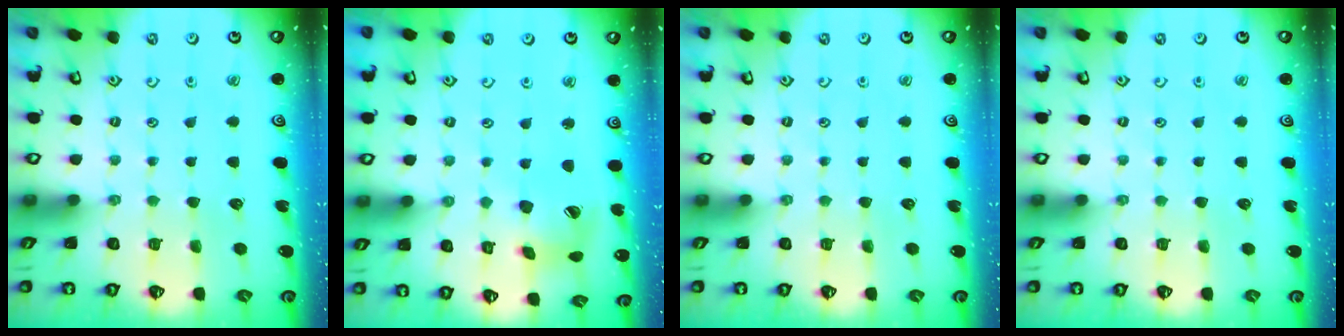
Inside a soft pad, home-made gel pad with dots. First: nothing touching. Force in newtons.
{"total": 10.8, "press": 10.7, "slide": 1.2}
{"total": 0.0}
{"total": 0.0}